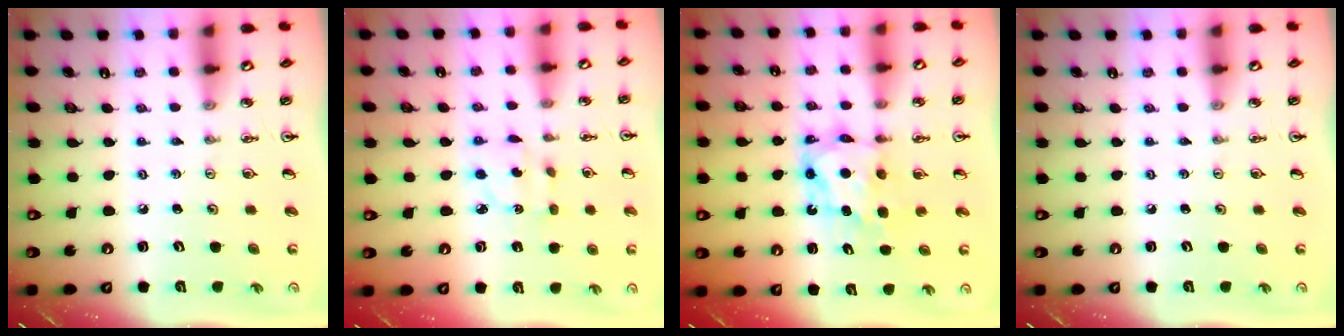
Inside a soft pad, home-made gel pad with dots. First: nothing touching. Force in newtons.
{"total": 2.9, "press": 2.9, "slide": 0.1}
{"total": 6.6, "press": 6.6, "slide": 0.6}
{"total": 0.0}